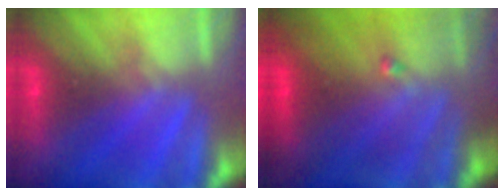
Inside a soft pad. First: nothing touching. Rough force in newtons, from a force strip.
{"total": 7.6}